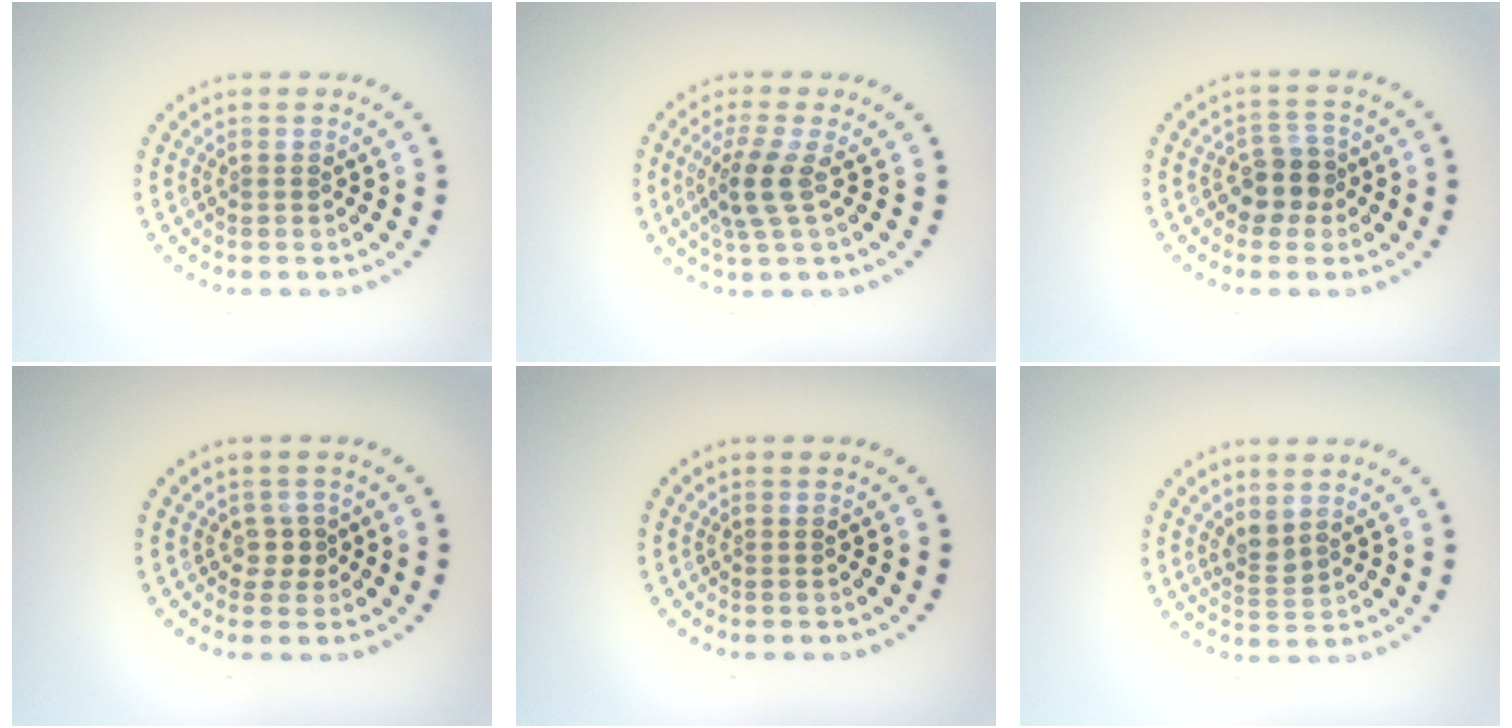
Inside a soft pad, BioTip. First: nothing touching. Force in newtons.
{"total": 2.9, "press": 2.4, "slide": 1.7}
{"total": 2.6, "press": 2.3, "slide": 1.2}
{"total": 1.4, "press": 1.0, "slide": 1.0}
{"total": 0.0}
{"total": 1.6, "press": 1.4, "slide": 0.9}